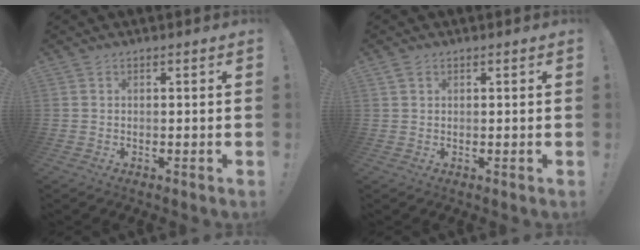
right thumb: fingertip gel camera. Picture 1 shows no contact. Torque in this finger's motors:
{"motor_torque": [-0.02, -0.05, 0.13, 0.01, 0.00]}